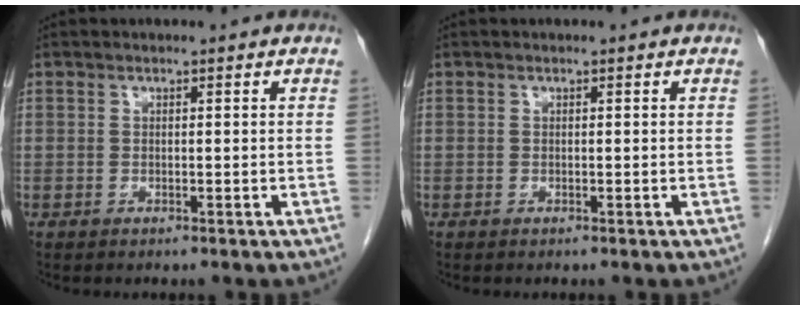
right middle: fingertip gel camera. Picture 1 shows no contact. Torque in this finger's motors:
{"motor_torque": [-0.17, 0.19, -0.03, -0.01]}